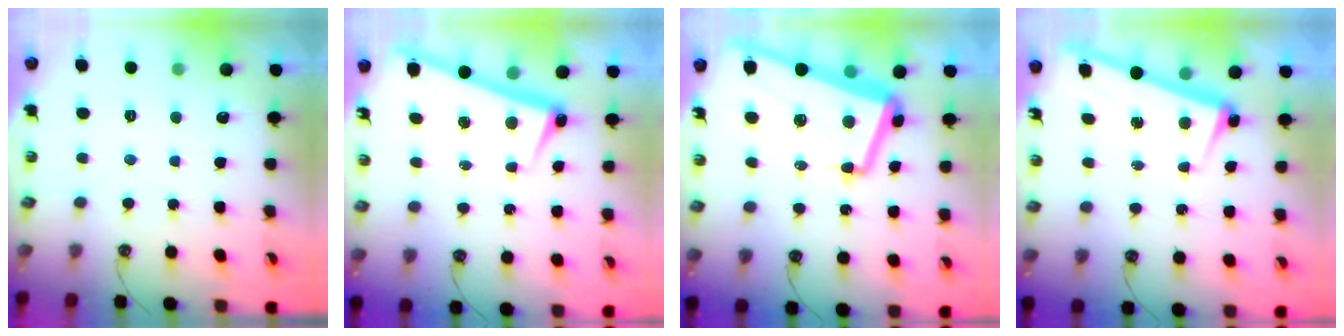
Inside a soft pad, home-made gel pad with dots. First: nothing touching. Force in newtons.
{"total": 2.7, "press": 2.6, "slide": 0.8}
{"total": 11.7, "press": 11.3, "slide": 2.9}
{"total": 2.4, "press": 2.3, "slide": 0.9}